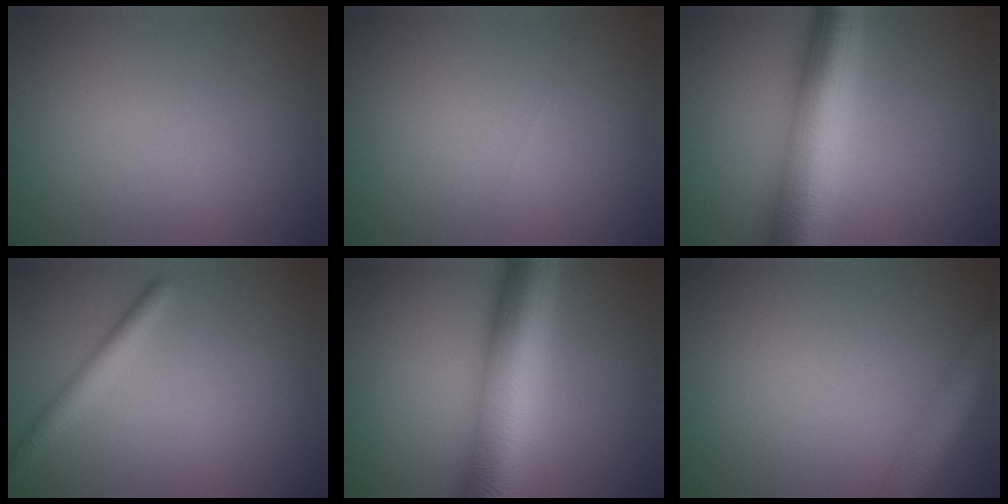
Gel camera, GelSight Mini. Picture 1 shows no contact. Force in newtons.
{"total": 0.0}
{"total": 9.3, "press": 9.3, "slide": 0.3}
{"total": 2.1, "press": 2.1, "slide": 0.2}
{"total": 10.4, "press": 10.4, "slide": 0.1}
{"total": 4.6, "press": 4.6, "slide": 0.3}